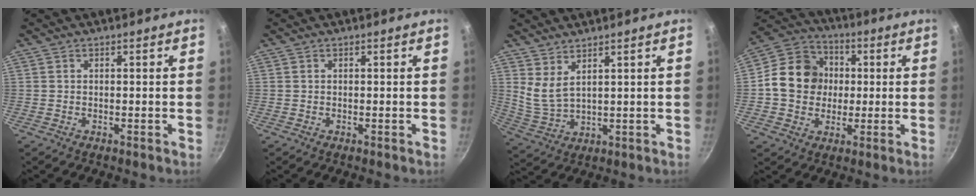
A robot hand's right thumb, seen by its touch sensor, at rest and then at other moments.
{"total": 0.0}
{"total": 5.1, "force": [3.4, 1.8, 3.4], "torque": [-0.063, -0.038, 0.077]}
{"total": 13.6, "force": [0.4, 11.9, 6.6], "torque": [-0.082, 0.020, -0.008]}